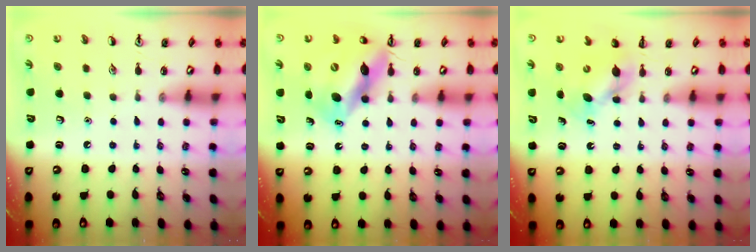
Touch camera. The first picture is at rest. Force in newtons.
{"total": 13.4, "press": 12.8, "slide": 4.1}
{"total": 5.7, "press": 5.6, "slide": 0.8}